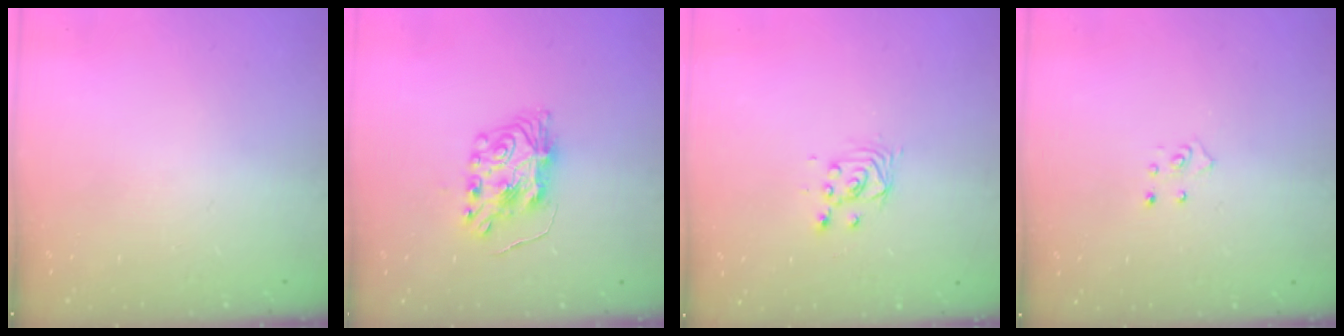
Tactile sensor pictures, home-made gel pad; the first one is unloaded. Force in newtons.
{"total": 7.8, "press": 7.8, "slide": 0.2}
{"total": 2.9, "press": 2.9, "slide": 0.1}
{"total": 3.9, "press": 3.9, "slide": 0.3}